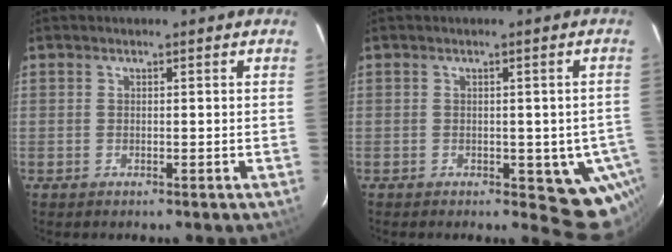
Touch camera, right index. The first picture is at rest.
{"total": 7.3, "force": [-2.7, 4.7, 4.9], "torque": [-0.037, 0.008, -0.025]}